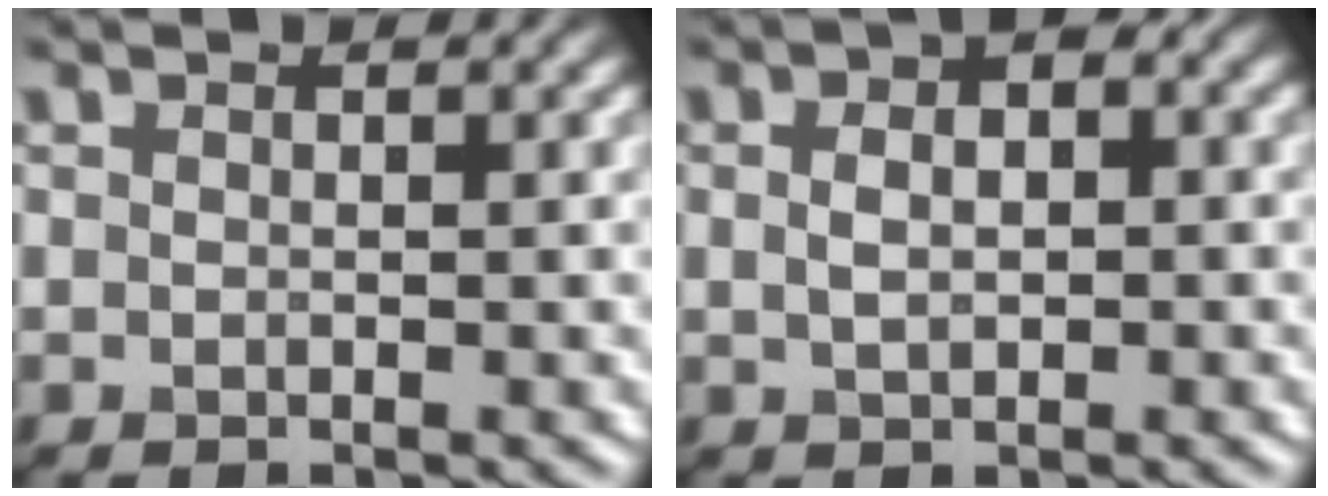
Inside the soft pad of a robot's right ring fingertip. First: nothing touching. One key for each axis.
{"total": 4.0, "fx": 1.0, "fy": 2.4, "fz": 3.0, "tx": -0.037, "ty": 0.014, "tz": 0.001}